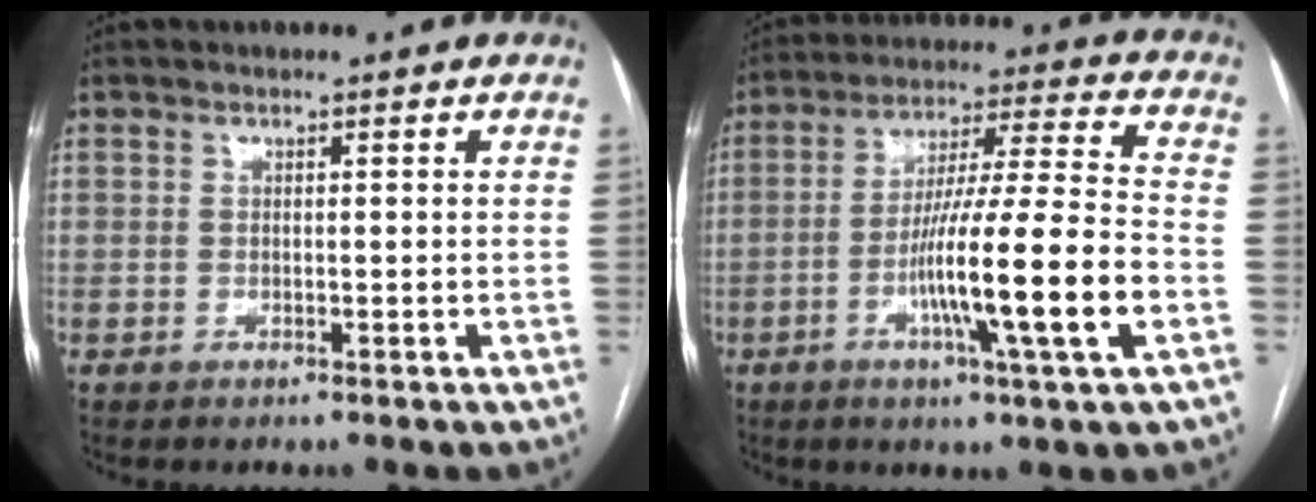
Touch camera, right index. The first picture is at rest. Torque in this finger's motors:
{"motor_torque": [2.14, 0.00, 1.05, 0.21]}